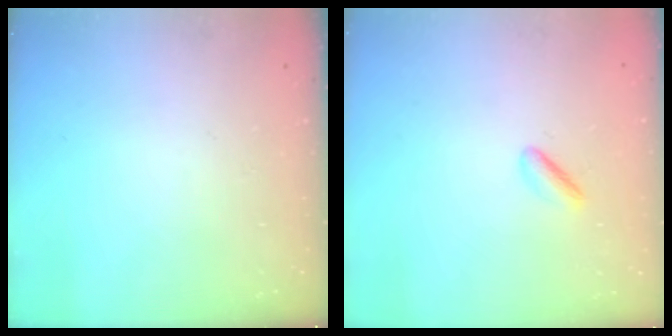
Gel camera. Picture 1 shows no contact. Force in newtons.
{"total": 2.3, "press": 2.0, "slide": 1.1}